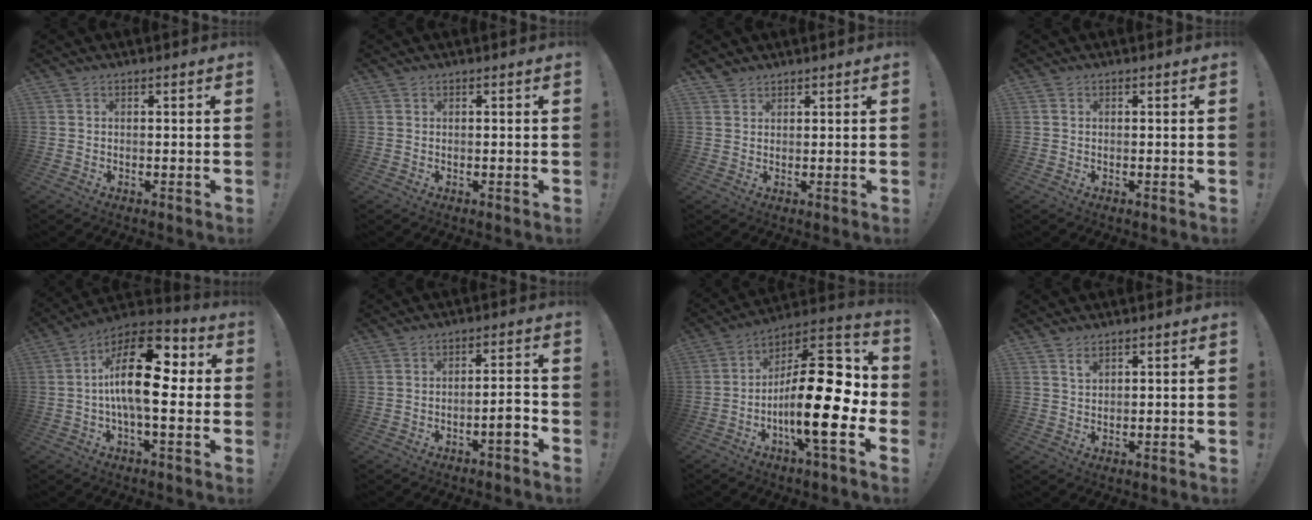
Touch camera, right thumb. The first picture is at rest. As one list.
[{"total": 0.0}, {"total": 2.1, "force": [1.9, 1.0, 0.4], "torque": [-0.006, -0.009, 0.036]}, {"total": 0.0}, {"total": 21.3, "force": [1.3, 9.2, 19.2], "torque": [-0.323, 0.008, 0.020]}, {"total": 5.4, "force": [-2.8, 1.3, 4.4], "torque": [-0.066, 0.012, -0.045]}, {"total": 25.0, "force": [-4.4, 8.3, 23.2], "torque": [-0.387, 0.016, -0.067]}, {"total": 2.5, "force": [1.8, 1.3, 1.2], "torque": [-0.009, -0.011, 0.031]}]